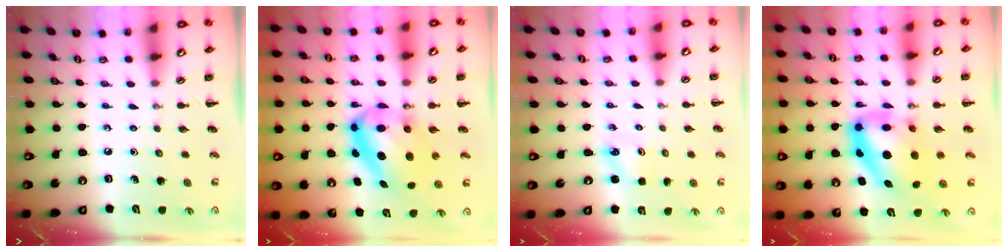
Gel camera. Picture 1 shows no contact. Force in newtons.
{"total": 9.7, "press": 9.4, "slide": 2.1}
{"total": 2.0, "press": 2.0, "slide": 0.6}
{"total": 12.5, "press": 12.1, "slide": 2.9}